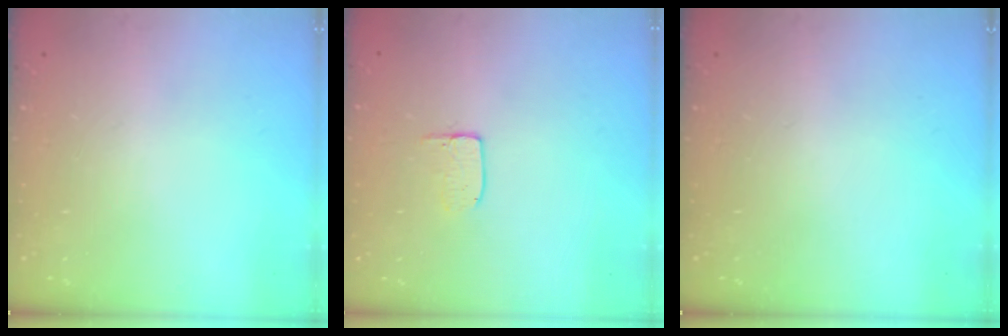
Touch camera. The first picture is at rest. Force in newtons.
{"total": 5.2, "press": 5.2, "slide": 0.4}
{"total": 0.0}